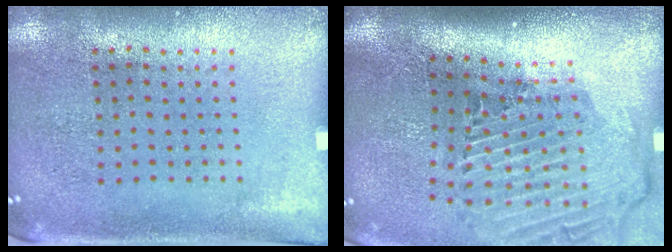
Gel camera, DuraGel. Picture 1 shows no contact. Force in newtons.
{"total": 2.9, "press": 1.9, "slide": 2.1}